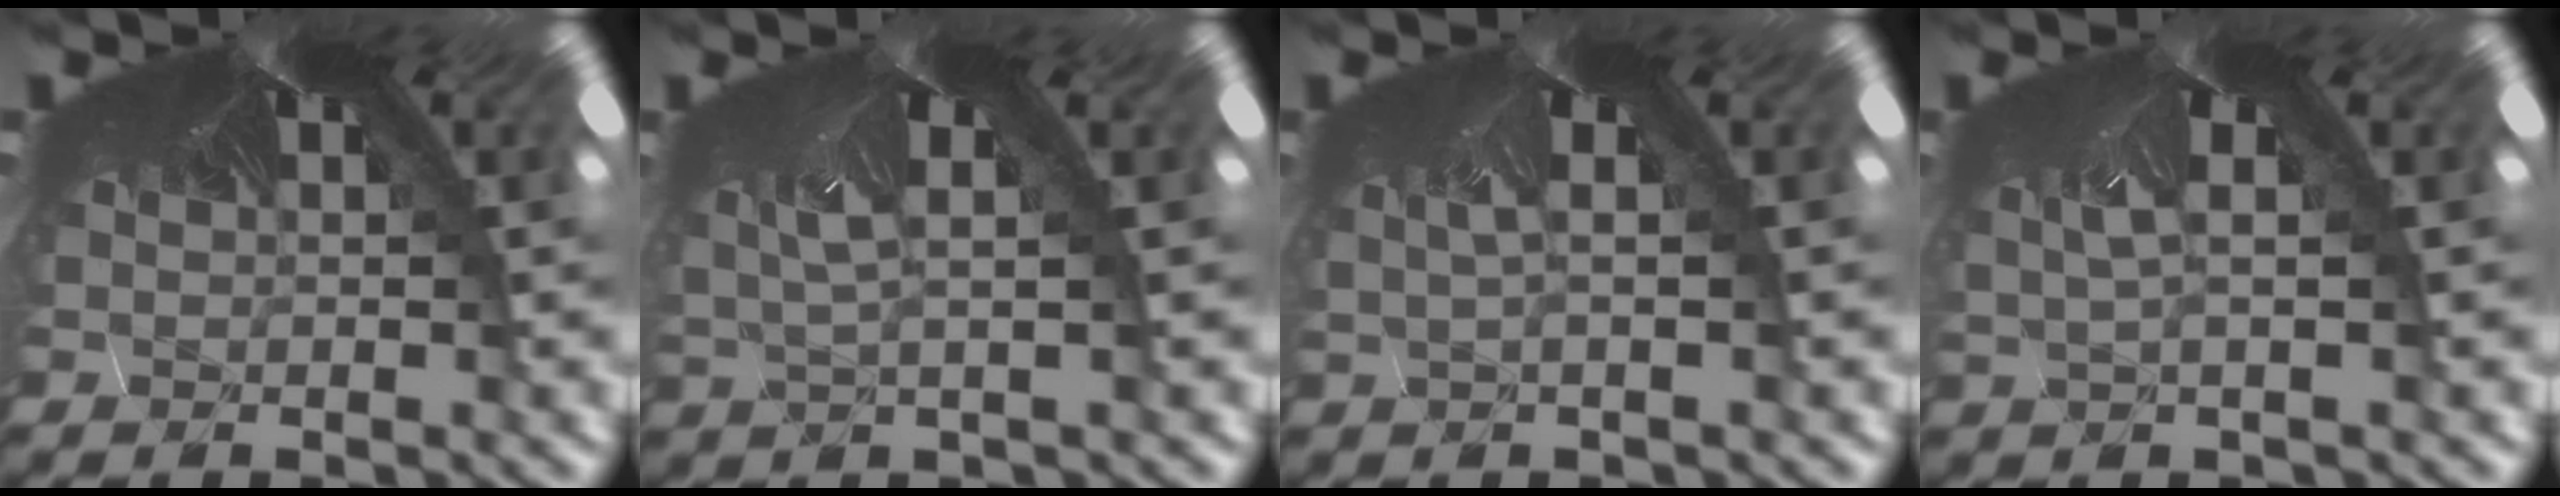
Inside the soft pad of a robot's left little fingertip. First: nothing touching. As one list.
[{"total": 2.3, "force": [-1.9, -1.4, -0.3], "torque": [-0.018, -0.026, -0.005]}, {"total": 2.0, "force": [-1.6, -1.2, 0.0], "torque": [0.009, -0.018, -0.010]}, {"total": 2.4, "force": [-1.9, -1.5, -0.2], "torque": [0.003, -0.023, -0.010]}]